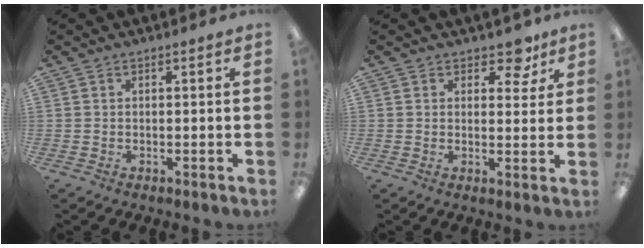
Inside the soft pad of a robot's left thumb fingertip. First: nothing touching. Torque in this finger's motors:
{"motor_torque": [0.12, 0.30, -0.11, -0.08, -0.02]}